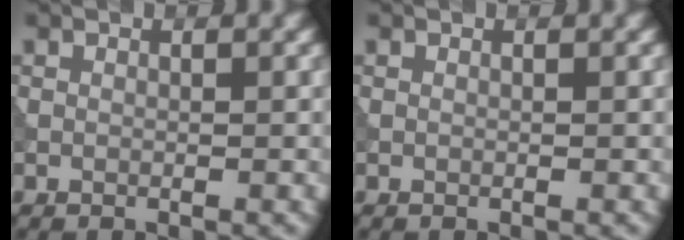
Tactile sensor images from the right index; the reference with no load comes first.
{"total": 0.0}